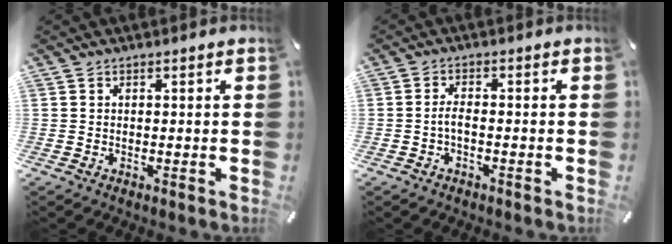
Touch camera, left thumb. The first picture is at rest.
{"total": 2.7, "force": [-1.1, 1.0, 2.3], "torque": [-0.054, 0.001, -0.024]}